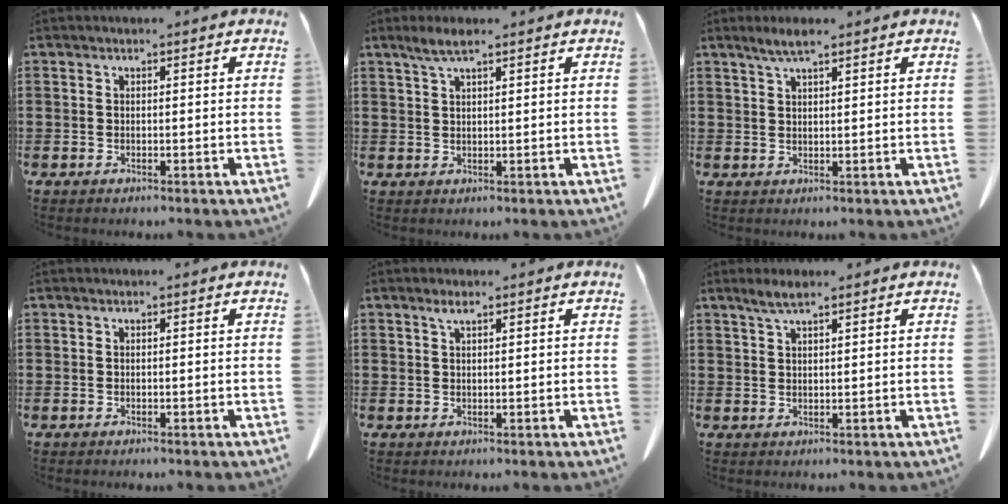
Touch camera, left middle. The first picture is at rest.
{"total": 3.0, "force": [2.1, 0.4, 2.2], "torque": [-0.047, 0.000, 0.038]}
{"total": 3.2, "force": [2.3, 0.4, 2.2], "torque": [-0.048, 0.001, 0.042]}
{"total": 0.0}
{"total": 1.7, "force": [1.0, 0.3, 1.4], "torque": [-0.029, 0.000, 0.019]}
{"total": 2.6, "force": [1.9, 0.3, 1.7], "torque": [-0.038, -0.001, 0.035]}